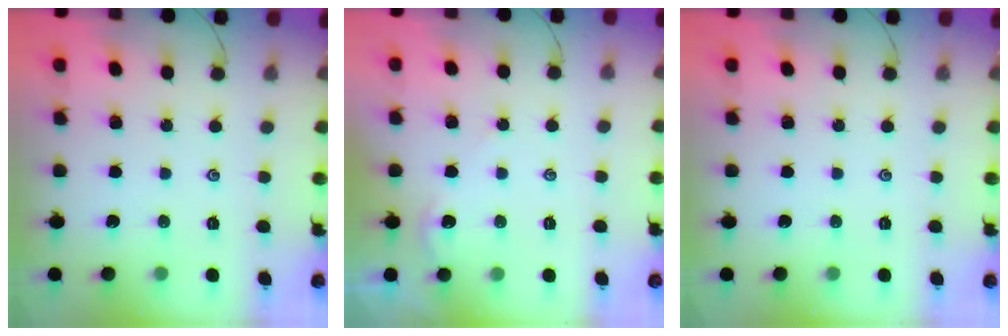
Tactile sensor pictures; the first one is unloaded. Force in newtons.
{"total": 0.6, "press": 0.5, "slide": 0.3}
{"total": 0.0}